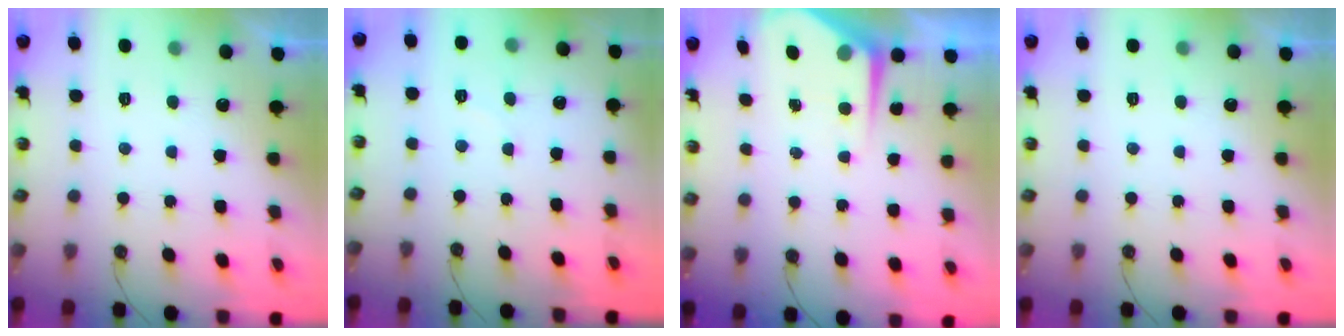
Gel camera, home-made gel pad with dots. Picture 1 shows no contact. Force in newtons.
{"total": 3.5, "press": 3.5, "slide": 0.5}
{"total": 4.8, "press": 4.8, "slide": 0.4}
{"total": 0.0}